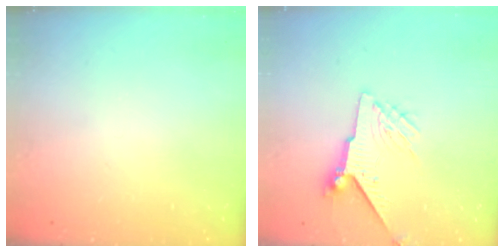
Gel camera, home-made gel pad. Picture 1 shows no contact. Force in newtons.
{"total": 7.0, "press": 6.9, "slide": 1.0}